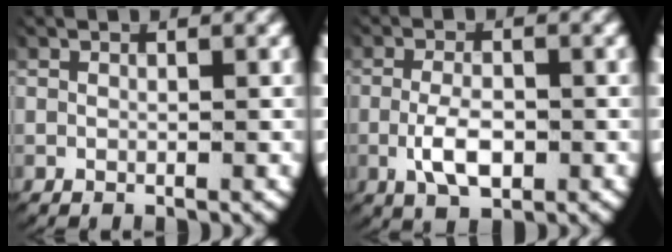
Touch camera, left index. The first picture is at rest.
{"total": 3.9, "force": [-1.1, 1.9, 3.2], "torque": [-0.065, -0.013, -0.013]}